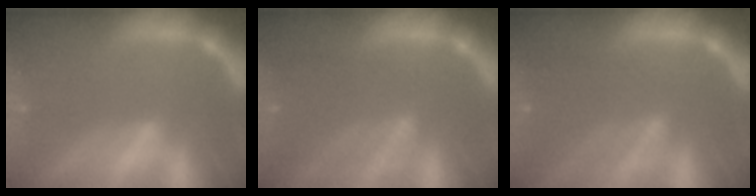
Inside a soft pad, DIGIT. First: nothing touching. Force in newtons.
{"total": 6.1}
{"total": 5.6}